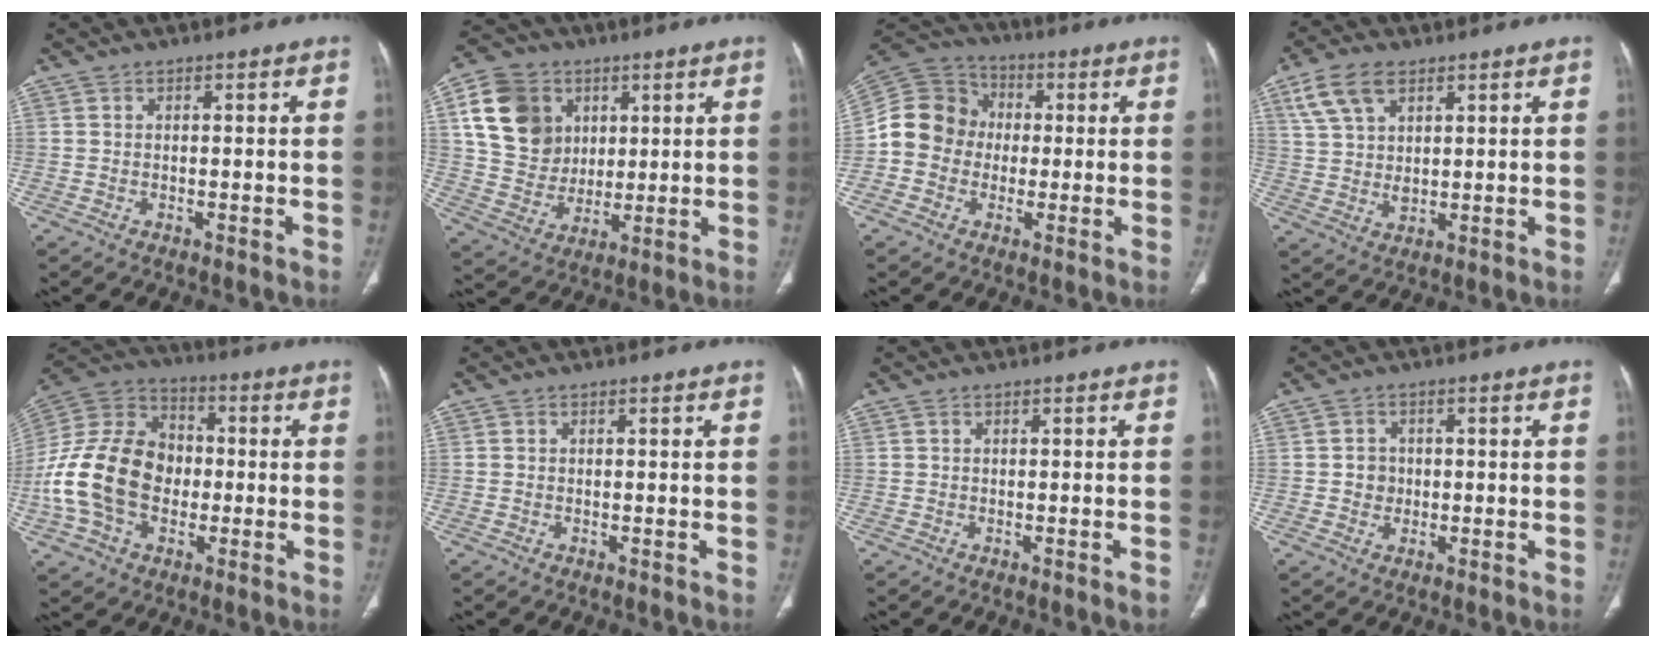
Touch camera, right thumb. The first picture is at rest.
{"total": 15.2, "force": [5.1, 12.6, 6.9], "torque": [-0.103, -0.005, 0.098]}
{"total": 12.3, "force": [-0.7, 11.2, 5.1], "torque": [-0.080, 0.034, -0.022]}
{"total": 9.1, "force": [4.8, 5.1, 5.7], "torque": [-0.107, -0.010, 0.098]}
{"total": 20.0, "force": [-2.9, 14.6, 13.3], "torque": [-0.258, 0.034, -0.052]}
{"total": 0.0}
{"total": 1.1, "force": [-0.7, 0.0, 0.8], "torque": [-0.013, -0.002, -0.008]}
{"total": 2.7, "force": [-0.1, 2.5, 0.9], "torque": [0.004, 0.007, -0.002]}